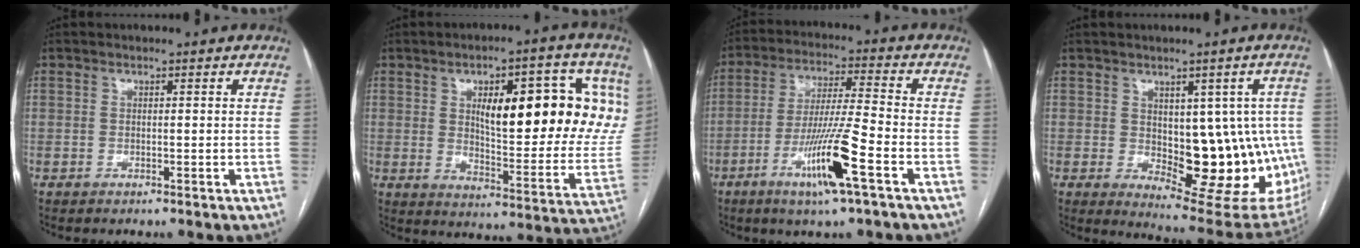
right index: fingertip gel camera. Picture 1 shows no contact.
{"total": 22.5, "force": [6.9, 6.8, 20.3], "torque": [-0.253, 0.016, 0.103]}
{"total": 12.0, "force": [-5.3, -0.5, 10.7], "torque": [-0.208, -0.015, -0.100]}
{"total": 16.7, "force": [-1.4, 7.7, 14.7], "torque": [-0.139, 0.005, 0.007]}